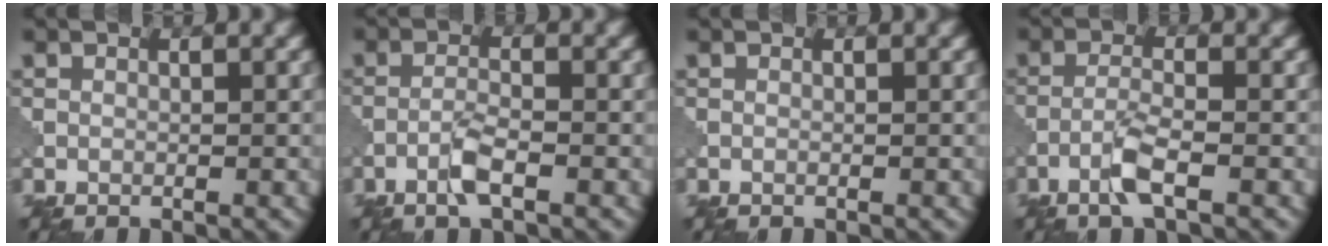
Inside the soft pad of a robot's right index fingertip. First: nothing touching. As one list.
[{"total": 2.4, "force": [-1.3, 0.4, 1.9], "torque": [-0.042, 0.004, -0.030]}, {"total": 0.0}, {"total": 2.8, "force": [-1.6, 0.3, 2.3], "torque": [-0.049, 0.006, -0.038]}]